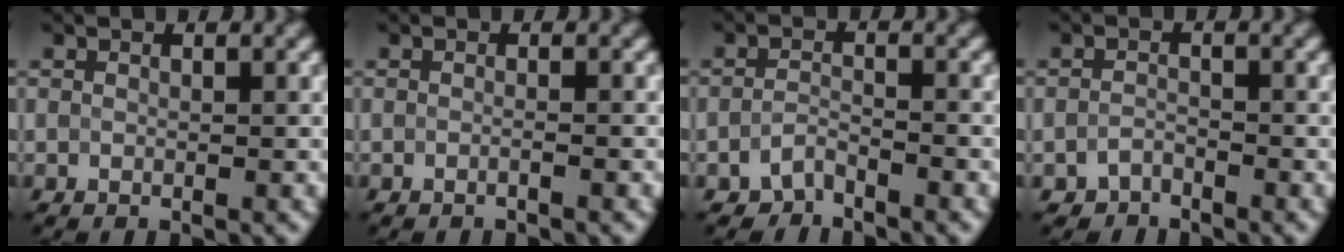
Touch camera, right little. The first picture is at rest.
{"total": 0.7, "force": [-0.7, 0.2, 0.3], "torque": [0.006, -0.009, -0.020]}
{"total": 2.1, "force": [-2.1, -0.1, -0.6], "torque": [0.001, 0.005, -0.037]}
{"total": 2.0, "force": [-1.8, 0.0, -0.8], "torque": [0.008, 0.004, -0.030]}